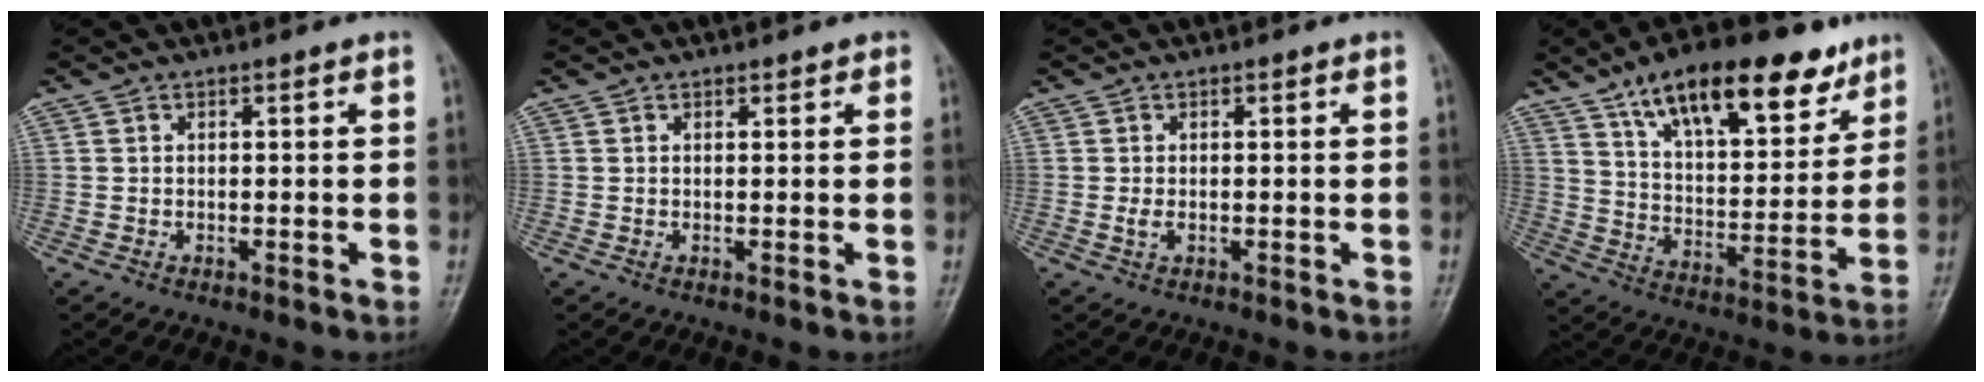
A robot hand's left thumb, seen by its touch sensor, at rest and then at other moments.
{"total": 1.0, "force": [0.6, 0.6, 0.3], "torque": [0.010, -0.002, 0.004]}
{"total": 1.7, "force": [-0.1, 1.0, 1.4], "torque": [-0.024, -0.003, -0.004]}
{"total": 21.6, "force": [13.5, 8.9, 14.4], "torque": [-0.183, -0.043, 0.223]}